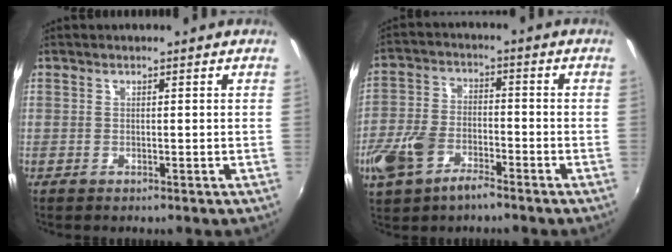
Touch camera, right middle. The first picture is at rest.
{"total": 10.4, "force": [-5.8, 5.6, 6.5], "torque": [-0.148, -0.003, -0.110]}